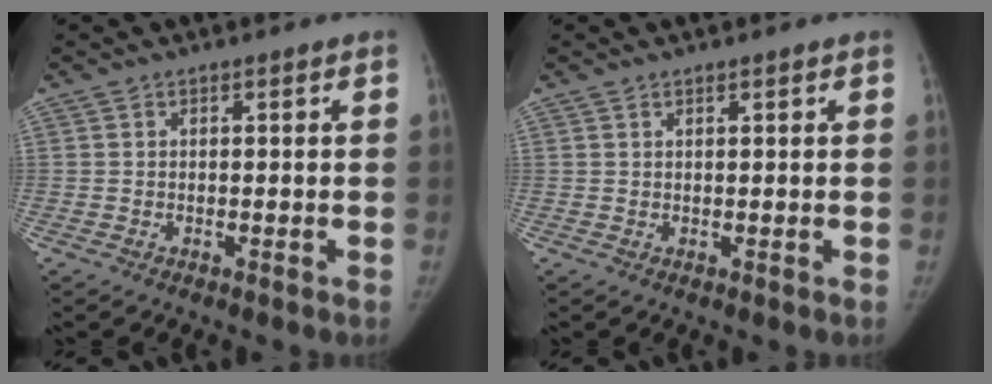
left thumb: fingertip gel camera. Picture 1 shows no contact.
{"total": 0.5, "force": [0.4, 0.0, 0.3], "torque": [-0.006, -0.002, 0.008]}